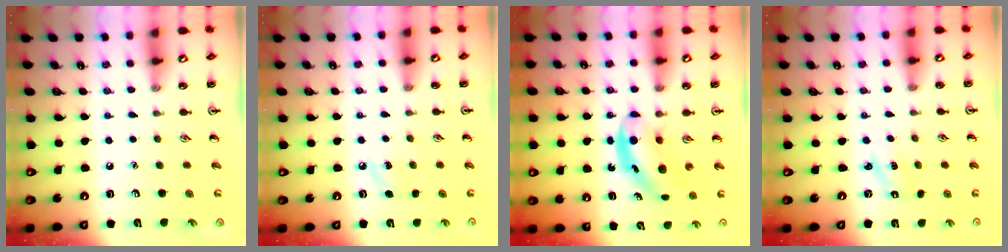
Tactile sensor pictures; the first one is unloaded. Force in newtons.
{"total": 4.2, "press": 3.9, "slide": 1.5}
{"total": 5.7, "press": 5.6, "slide": 0.7}
{"total": 1.5, "press": 1.4, "slide": 0.4}